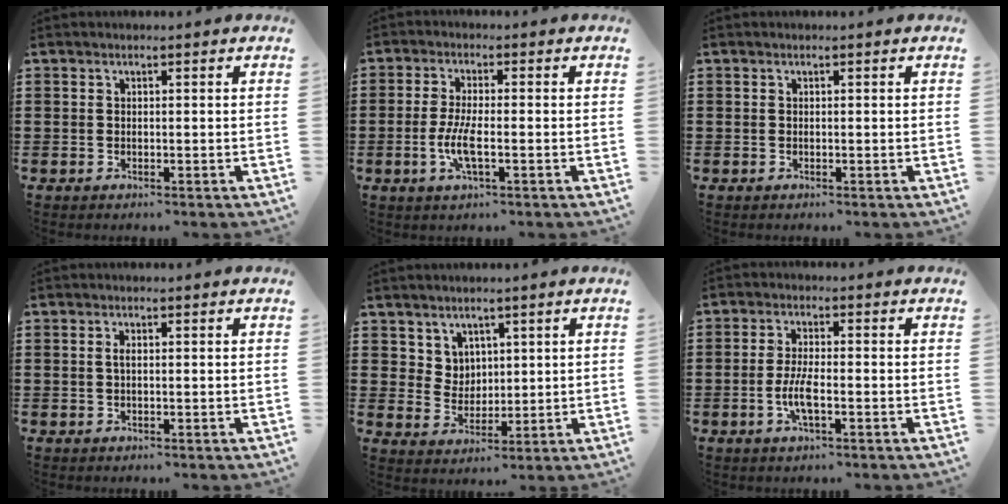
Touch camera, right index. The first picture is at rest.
{"total": 5.0, "force": [-1.5, 1.0, 4.7], "torque": [-0.108, -0.010, -0.033]}
{"total": 0.0}
{"total": 1.0, "force": [0.0, 0.3, 0.9], "torque": [-0.018, 0.001, -0.001]}
{"total": 4.3, "force": [2.8, 3.3, 0.3], "torque": [-0.024, 0.005, 0.052]}
{"total": 4.3, "force": [-1.4, 0.9, 4.0], "torque": [-0.089, -0.008, -0.030]}